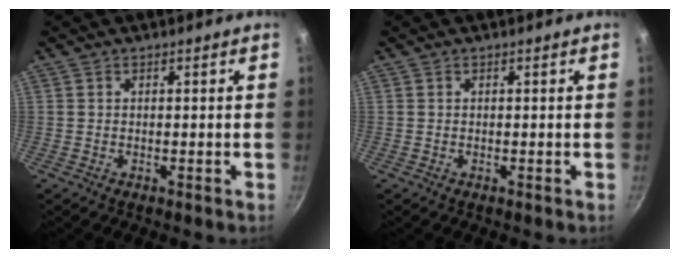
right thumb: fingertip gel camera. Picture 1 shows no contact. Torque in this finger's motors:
{"motor_torque": [-0.25, -0.11, 0.00, 0.00, 0.00]}